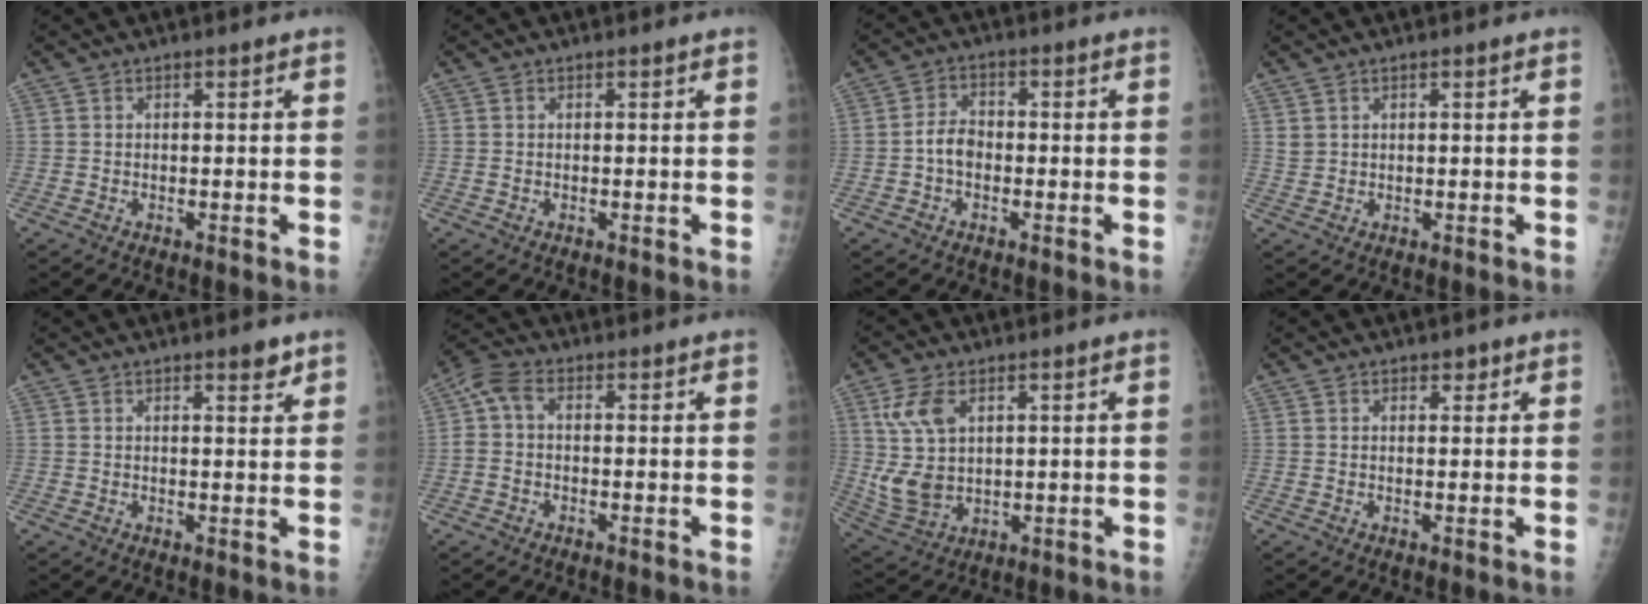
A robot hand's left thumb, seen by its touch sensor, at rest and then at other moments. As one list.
[{"total": 0.0}, {"total": 4.1, "force": [-1.1, 2.8, 2.7], "torque": [-0.039, 0.016, -0.026]}, {"total": 1.2, "force": [0.6, 1.0, 0.3], "torque": [0.007, -0.001, 0.012]}, {"total": 2.3, "force": [1.7, 0.6, 1.4], "torque": [-0.013, -0.011, 0.023]}, {"total": 4.7, "force": [0.1, 2.9, 3.7], "torque": [-0.081, 0.016, -0.007]}, {"total": 10.3, "force": [3.3, 6.2, 7.6], "torque": [-0.150, -0.012, 0.076]}, {"total": 1.5, "force": [1.0, 0.9, 0.6], "torque": [0.005, -0.004, 0.011]}]